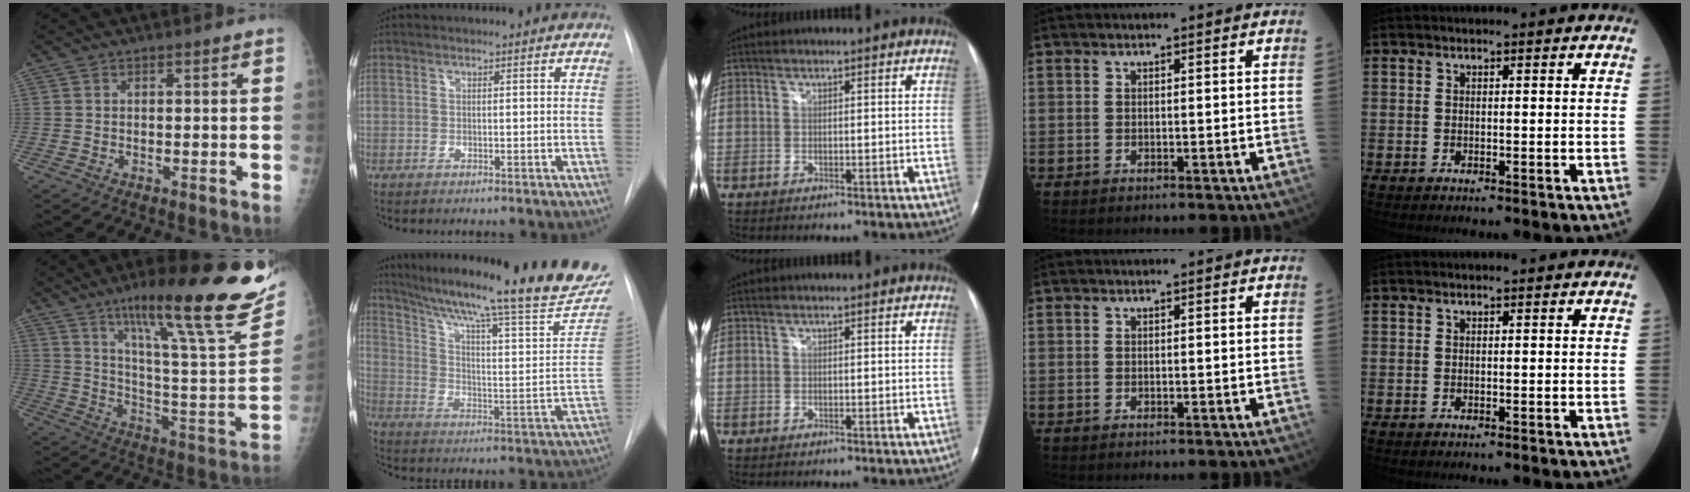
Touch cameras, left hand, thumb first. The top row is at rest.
{"thumb": {"total": 28.8, "force": [19.1, 4.0, 21.2], "torque": [-0.299, -0.076, 0.291]}, "index": {"total": 28.5, "force": [24.0, 2.4, 15.2], "torque": [-0.242, -0.072, 0.321]}}